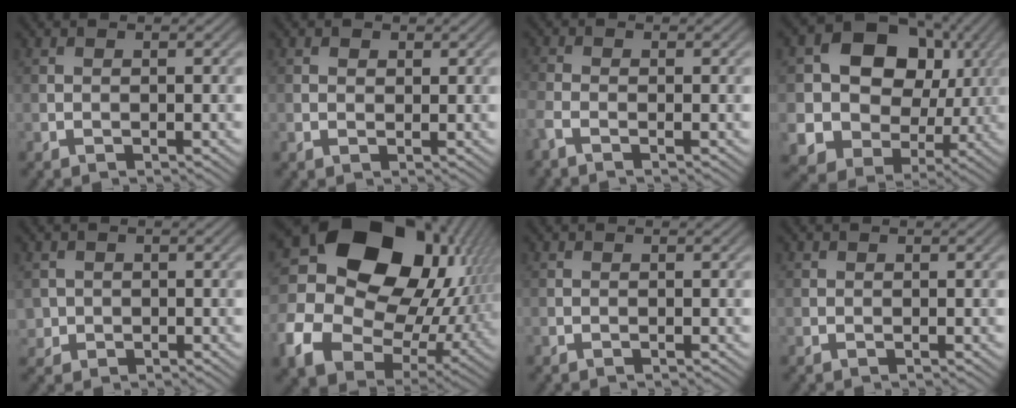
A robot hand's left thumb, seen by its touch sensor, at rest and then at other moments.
{"total": 1.2, "force": [0.6, 1.0, 0.3], "torque": [-0.006, -0.002, 0.009]}
{"total": 1.9, "force": [-1.2, 0.4, 1.4], "torque": [-0.037, -0.004, -0.035]}
{"total": 15.6, "force": [3.0, 13.0, 8.1], "torque": [-0.183, 0.000, 0.061]}
{"total": 2.1, "force": [0.0, 2.1, 0.2], "torque": [-0.008, -0.008, 0.001]}
{"total": 20.7, "force": [2.2, 16.6, 12.2], "torque": [-0.295, -0.044, 0.078]}
{"total": 0.0}
{"total": 0.7, "force": [0.3, 0.6, 0.1], "torque": [0.000, -0.003, 0.006]}